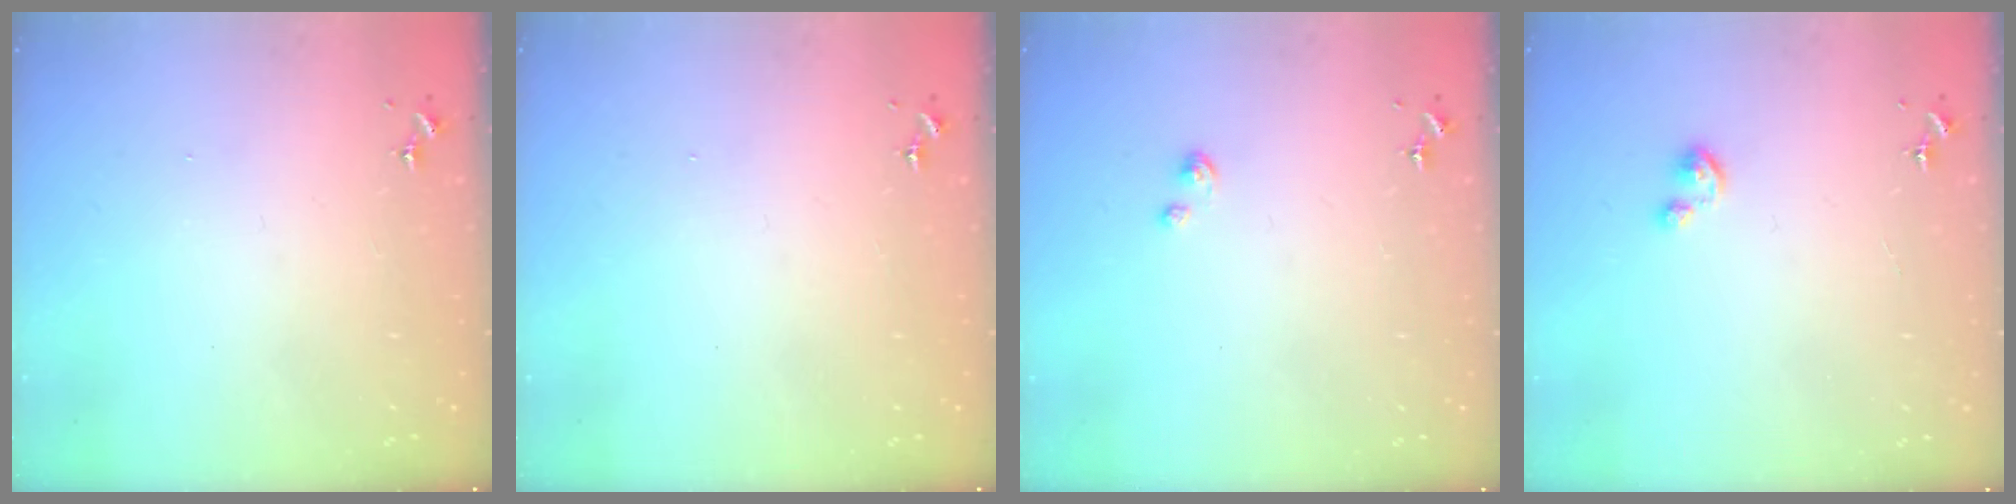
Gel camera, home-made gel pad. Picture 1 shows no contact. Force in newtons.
{"total": 0.0}
{"total": 2.8, "press": 2.8, "slide": 0.3}
{"total": 3.0, "press": 3.0, "slide": 0.3}